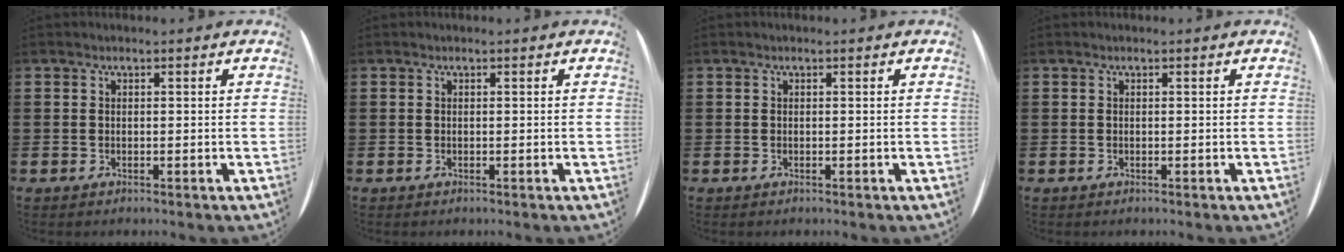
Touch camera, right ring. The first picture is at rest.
{"total": 0.0}
{"total": 0.0}
{"total": 0.0}